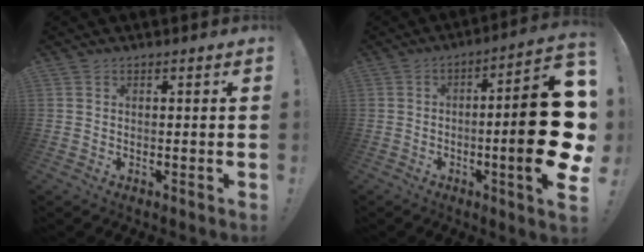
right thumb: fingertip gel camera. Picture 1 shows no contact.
{"total": 21.6, "force": [-1.9, 3.9, 21.2], "torque": [-0.310, 0.001, -0.028]}